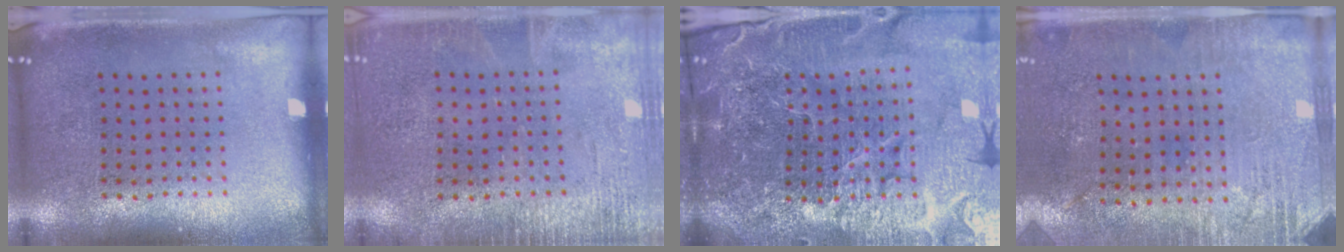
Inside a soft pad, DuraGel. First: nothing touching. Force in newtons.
{"total": 2.4, "press": 2.4, "slide": 0.3}
{"total": 6.3, "press": 5.6, "slide": 3.0}
{"total": 2.8, "press": 2.5, "slide": 1.2}